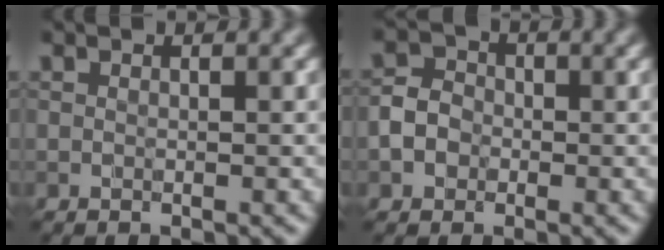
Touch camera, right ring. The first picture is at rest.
{"total": 2.5, "force": [-0.8, 2.2, 0.9], "torque": [-0.004, 0.002, -0.019]}